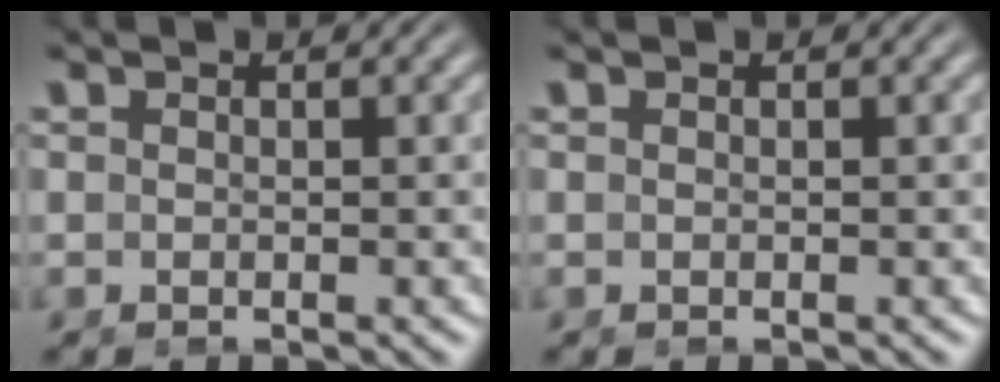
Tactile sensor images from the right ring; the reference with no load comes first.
{"total": 0.0}